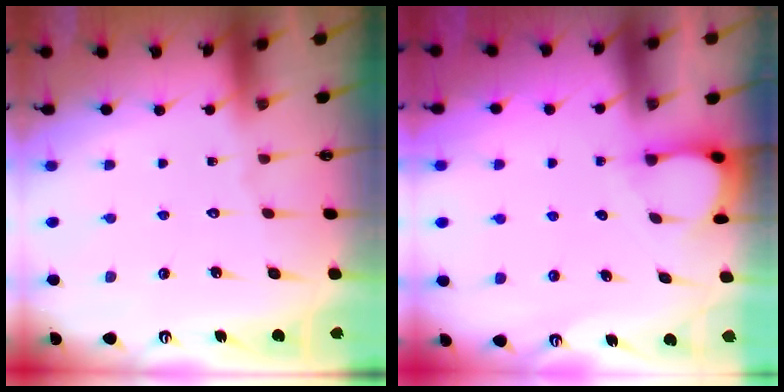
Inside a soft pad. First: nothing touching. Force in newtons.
{"total": 3.0, "press": 3.0, "slide": 0.3}